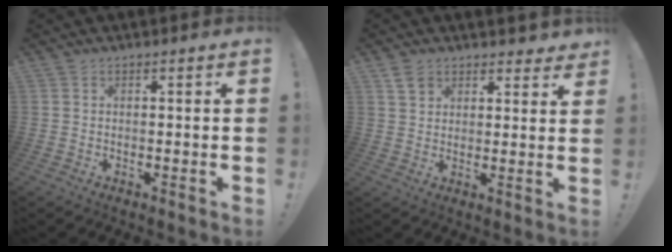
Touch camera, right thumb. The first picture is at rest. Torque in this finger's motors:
{"motor_torque": [0.48, 0.48, -0.27, 0.52, 0.00]}